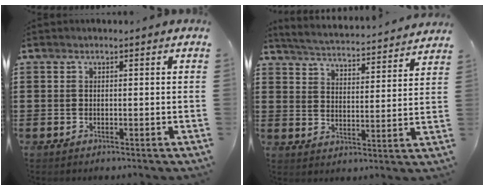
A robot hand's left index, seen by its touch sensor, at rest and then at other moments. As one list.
[{"total": 3.6, "force": [3.5, -0.6, 0.3], "torque": [-0.029, -0.038, 0.053]}]